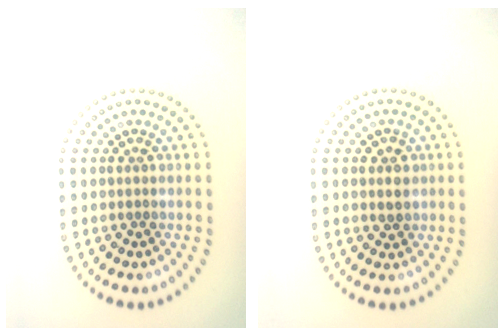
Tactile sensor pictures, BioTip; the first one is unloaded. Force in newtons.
{"total": 1.8, "press": 1.8, "slide": 0.5}